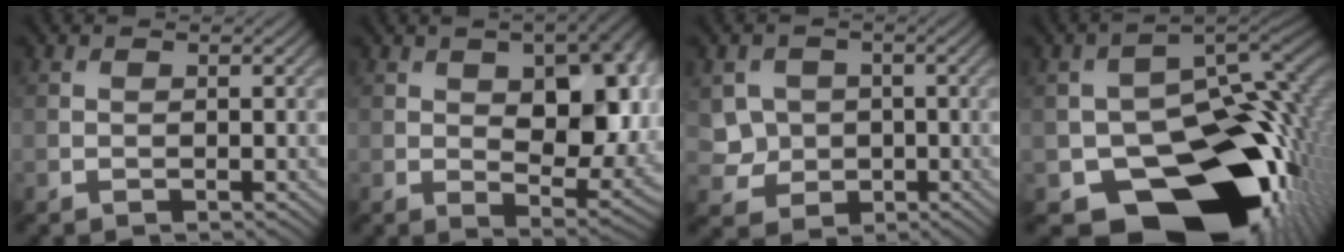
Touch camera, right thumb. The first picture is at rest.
{"total": 13.2, "force": [2.0, 7.1, 10.9], "torque": [-0.158, -0.007, 0.040]}
{"total": 4.5, "force": [0.1, 4.3, 1.5], "torque": [-0.044, -0.010, -0.009]}
{"total": 19.5, "force": [-7.9, 12.2, 13.0], "torque": [-0.186, -0.049, -0.115]}